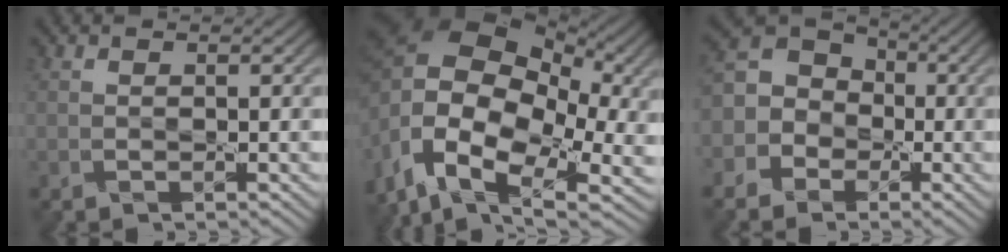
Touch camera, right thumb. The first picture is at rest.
{"total": 18.6, "force": [-1.0, 12.7, 13.5], "torque": [-0.288, -0.012, -0.013]}
{"total": 7.7, "force": [-1.9, 7.0, 2.7], "torque": [-0.086, 0.007, -0.063]}